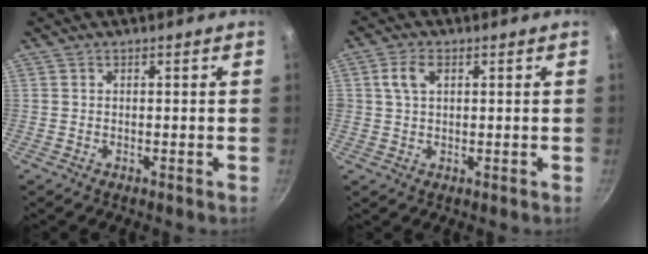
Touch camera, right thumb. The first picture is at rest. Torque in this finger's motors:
{"motor_torque": [0.58, 2.18, 1.01, -0.13, 0.10]}